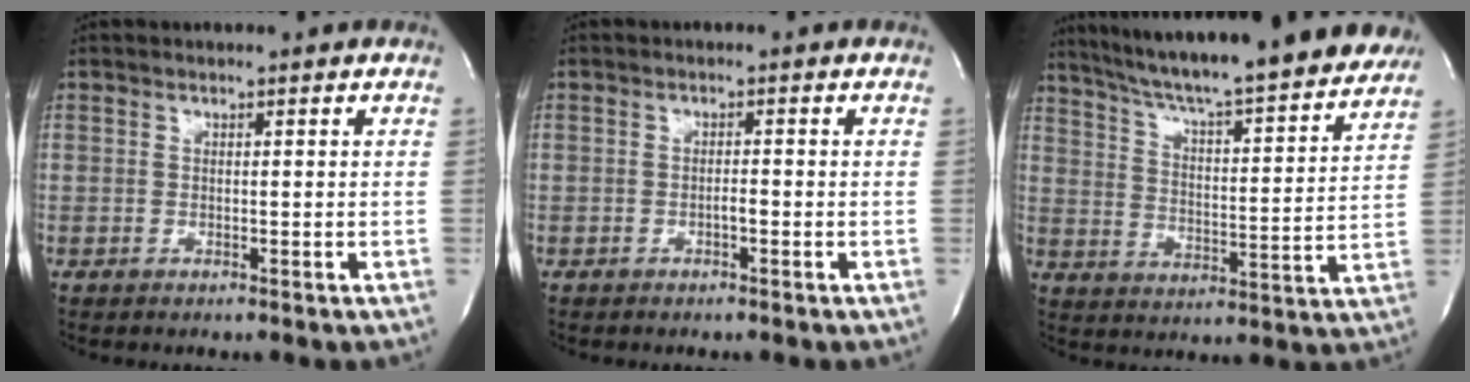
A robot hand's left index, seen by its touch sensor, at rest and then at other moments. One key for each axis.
{"total": 1.1, "fx": -0.7, "fy": 0.1, "fz": 0.8, "tx": -0.014, "ty": -0.001, "tz": -0.013}
{"total": 25.0, "fx": 22.1, "fy": 1.9, "fz": 11.4, "tx": -0.183, "ty": -0.026, "tz": 0.299}